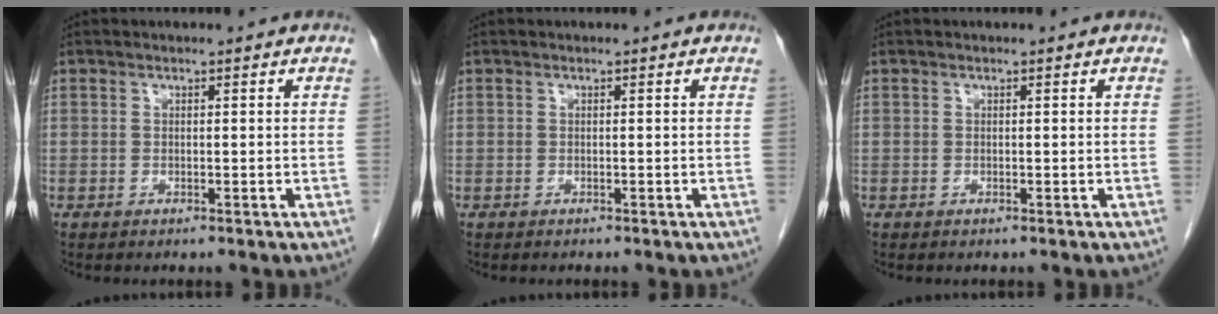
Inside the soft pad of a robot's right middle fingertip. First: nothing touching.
{"total": 0.0}
{"total": 0.0}